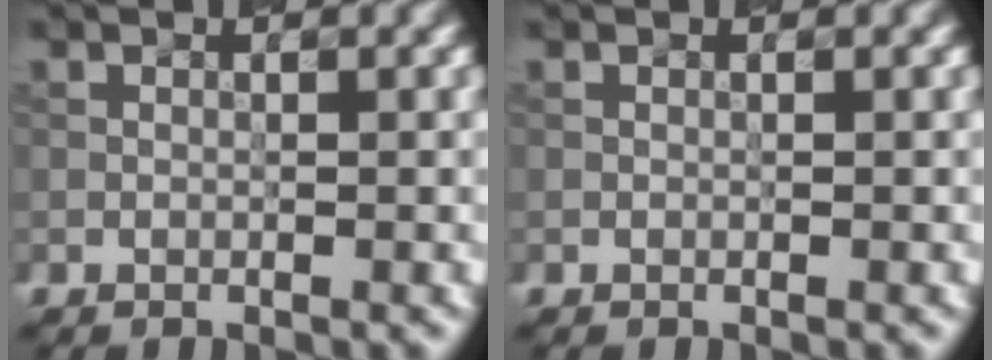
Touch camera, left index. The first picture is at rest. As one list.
[{"total": 0.0}]